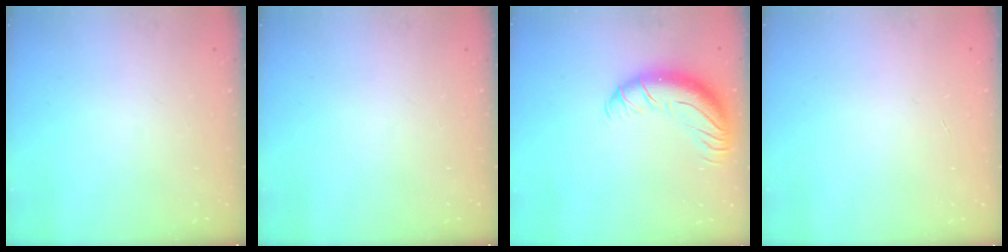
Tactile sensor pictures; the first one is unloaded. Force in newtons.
{"total": 0.0}
{"total": 12.6, "press": 12.3, "slide": 2.8}
{"total": 0.0}